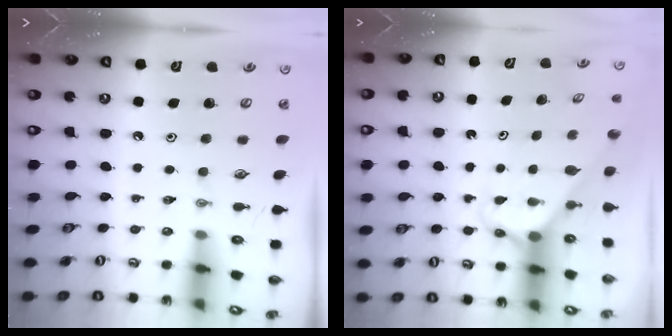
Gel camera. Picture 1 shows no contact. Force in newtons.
{"total": 2.5, "press": 2.5, "slide": 0.2}